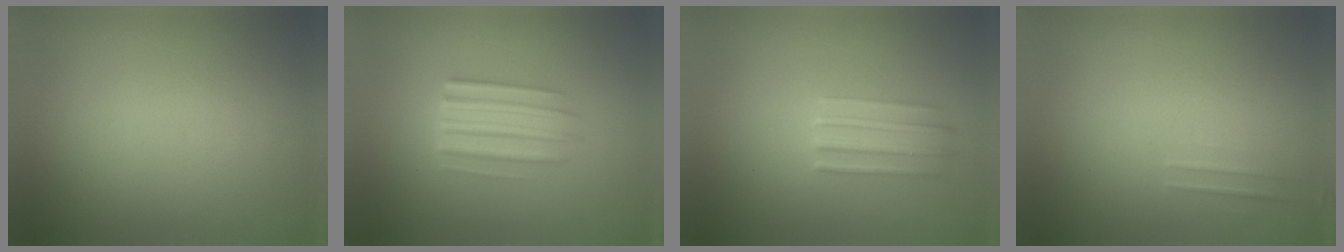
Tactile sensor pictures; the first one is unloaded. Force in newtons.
{"total": 3.6}
{"total": 2.9}
{"total": 1.7}